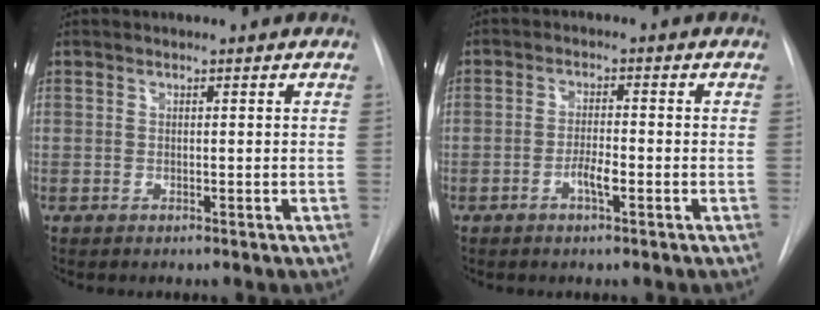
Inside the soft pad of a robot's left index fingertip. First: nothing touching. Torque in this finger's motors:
{"motor_torque": [0.54, 0.22, 0.08, 0.02]}